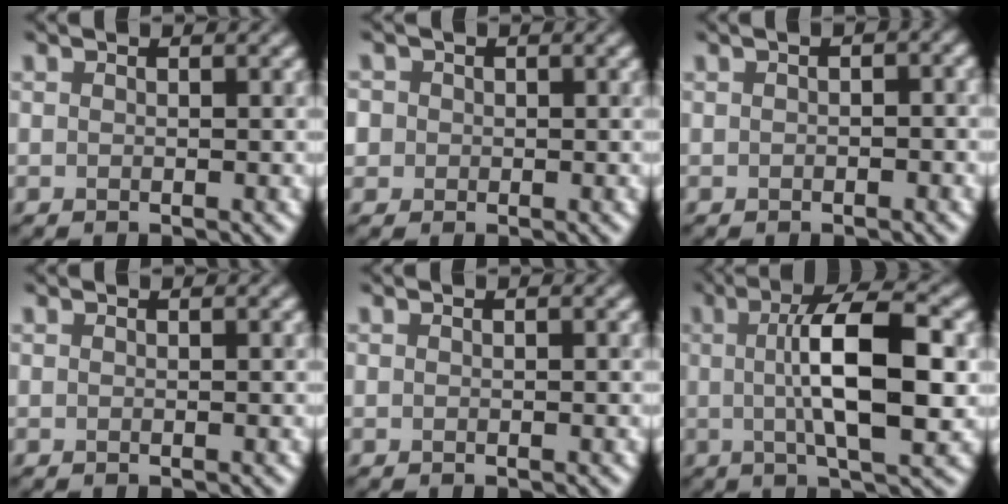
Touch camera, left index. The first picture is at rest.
{"total": 2.9, "force": [0.7, 2.6, 1.0], "torque": [-0.001, 0.017, -0.007]}
{"total": 2.1, "force": [0.1, 1.0, 1.8], "torque": [-0.020, 0.004, -0.004]}
{"total": 0.0}
{"total": 0.0}
{"total": 9.1, "force": [0.6, 2.5, 8.7], "torque": [-0.128, 0.008, 0.005]}